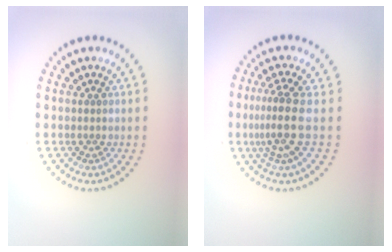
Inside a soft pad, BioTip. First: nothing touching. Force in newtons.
{"total": 3.4, "press": 2.4, "slide": 2.4}